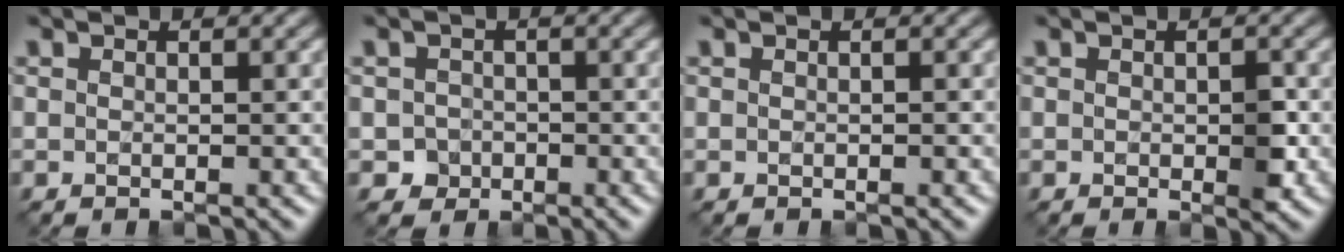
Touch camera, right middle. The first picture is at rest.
{"total": 1.6, "force": [-0.5, 1.5, 0.2], "torque": [0.009, -0.001, -0.010]}
{"total": 0.0}
{"total": 2.0, "force": [-0.3, 0.8, 1.8], "torque": [-0.022, -0.002, -0.005]}